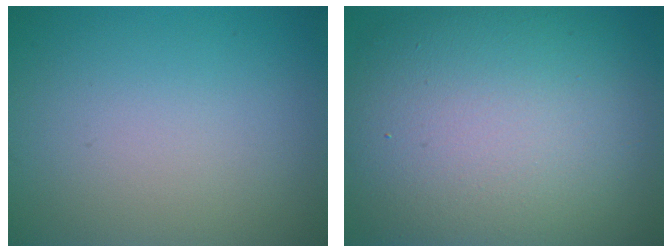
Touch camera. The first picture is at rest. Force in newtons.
{"total": 14.9, "press": 14.9, "slide": 0.8}